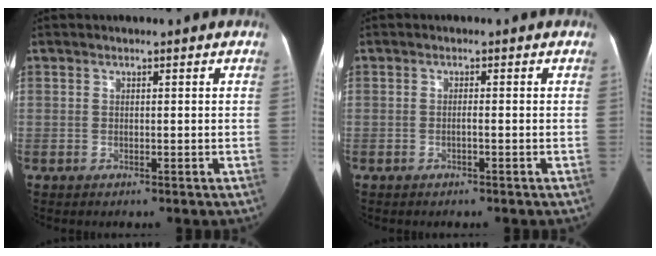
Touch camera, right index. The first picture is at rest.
{"total": 0.8, "force": [-0.4, 0.0, 0.7], "torque": [-0.014, 0.002, -0.007]}